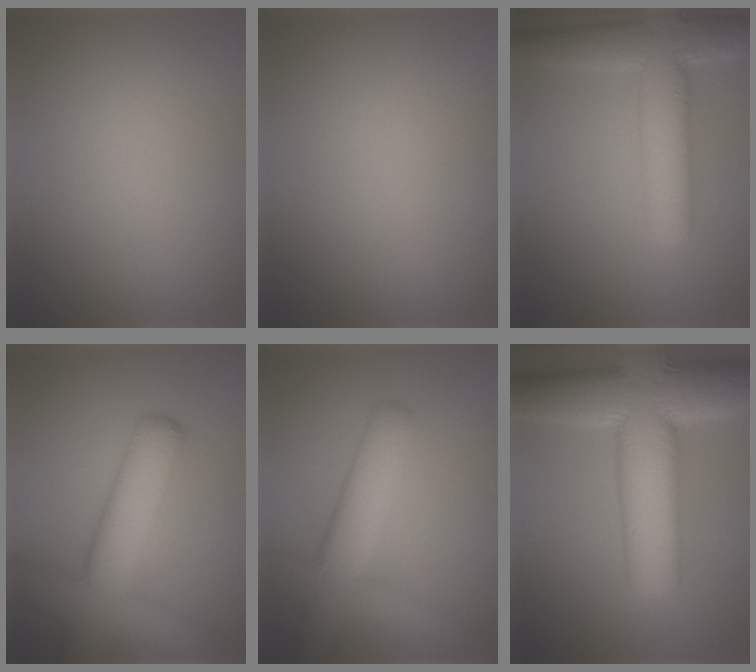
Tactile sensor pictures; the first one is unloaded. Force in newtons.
{"total": 0.0}
{"total": 7.5, "press": 7.5, "slide": 0.2}
{"total": 8.6, "press": 8.6, "slide": 0.5}
{"total": 5.6, "press": 5.6, "slide": 0.2}
{"total": 13.8, "press": 13.8, "slide": 0.8}